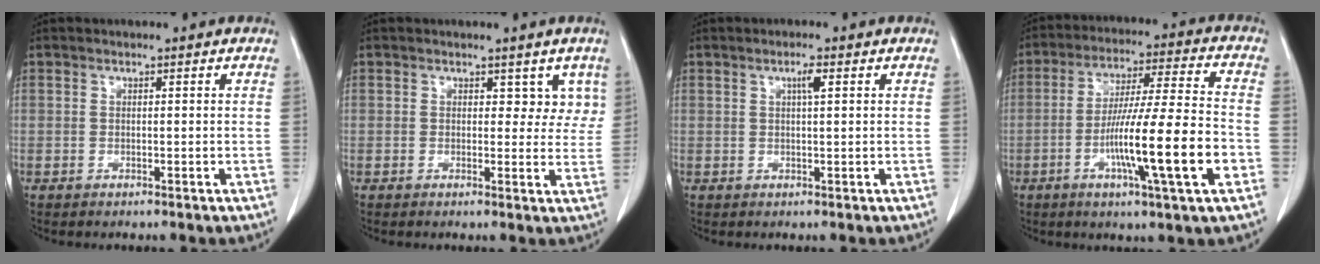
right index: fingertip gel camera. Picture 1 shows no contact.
{"total": 3.6, "force": [2.0, 2.5, 1.7], "torque": [0.006, 0.001, 0.020]}
{"total": 1.8, "force": [0.7, 0.1, 1.7], "torque": [-0.030, 0.001, 0.012]}
{"total": 16.0, "force": [-4.9, 0.0, 15.2], "torque": [-0.266, -0.008, -0.082]}